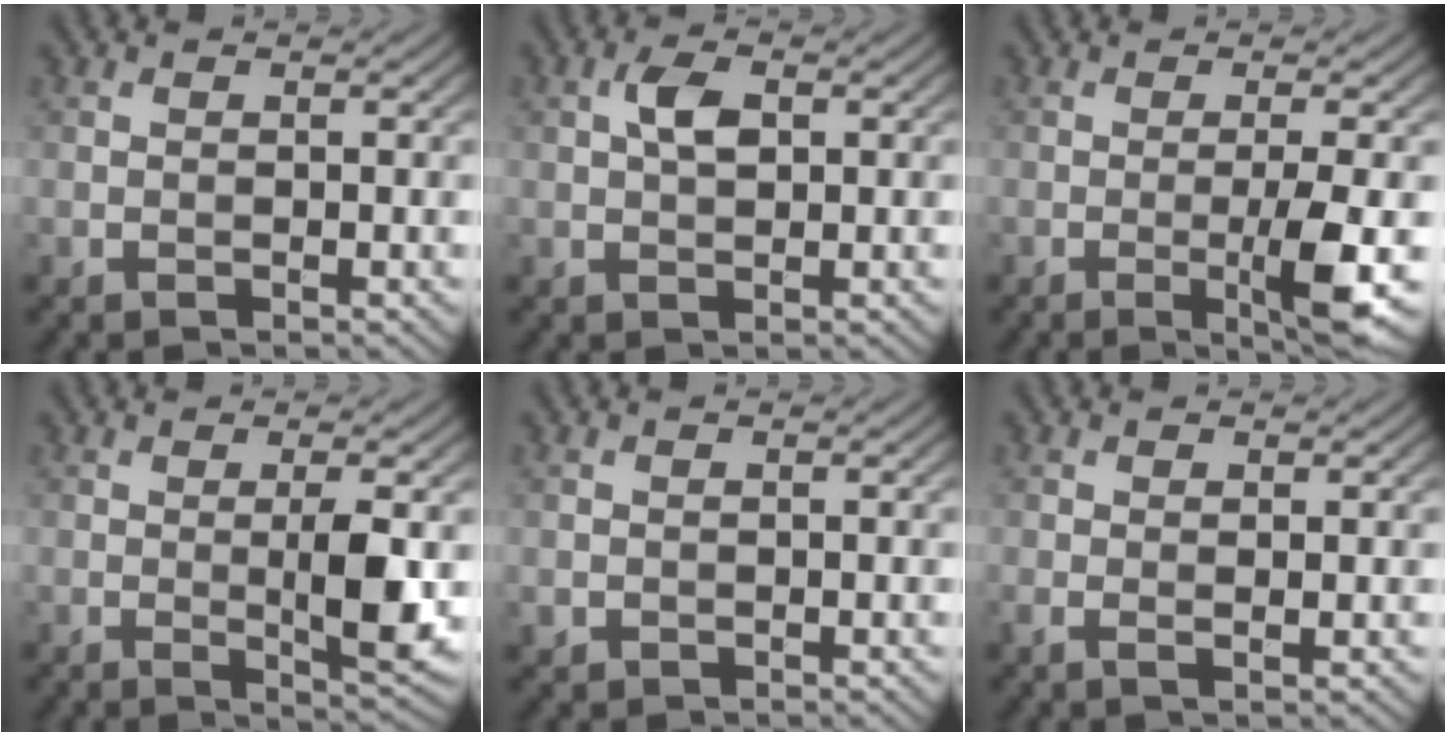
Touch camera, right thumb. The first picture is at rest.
{"total": 3.2, "force": [0.7, 1.7, 2.6], "torque": [-0.054, 0.006, 0.010]}
{"total": 5.6, "force": [-1.3, 0.5, 5.4], "torque": [-0.094, 0.001, -0.022]}
{"total": 5.0, "force": [0.1, 0.8, 4.9], "torque": [-0.091, -0.005, 0.004]}
{"total": 0.6, "force": [0.0, 0.5, 0.2], "torque": [-0.005, -0.004, 0.001]}
{"total": 1.4, "force": [0.3, 0.2, 1.3], "torque": [-0.028, 0.001, 0.004]}